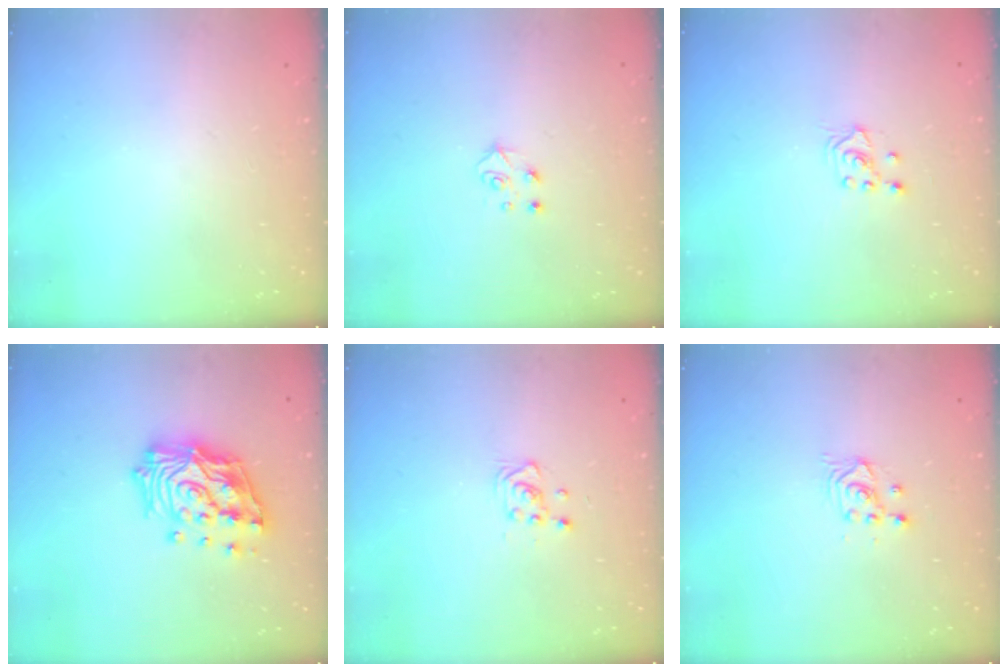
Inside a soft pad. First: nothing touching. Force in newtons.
{"total": 4.8, "press": 4.8, "slide": 0.5}
{"total": 2.7, "press": 2.5, "slide": 0.9}
{"total": 20.7, "press": 20.5, "slide": 3.0}
{"total": 3.6, "press": 3.6, "slide": 0.6}
{"total": 2.5, "press": 2.5, "slide": 0.1}